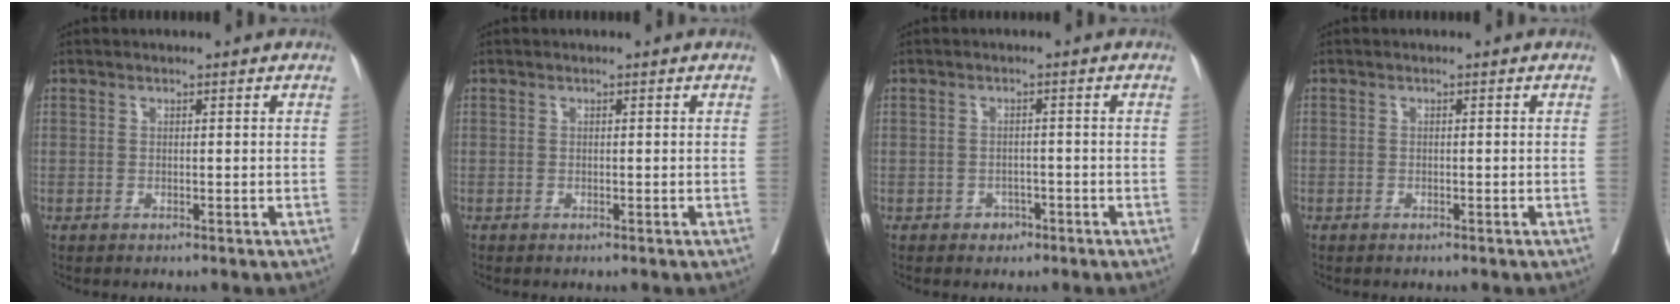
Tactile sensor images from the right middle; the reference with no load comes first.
{"total": 0.0}
{"total": 1.9, "force": [-1.1, 1.4, 0.6], "torque": [-0.007, 0.006, -0.013]}
{"total": 0.0}